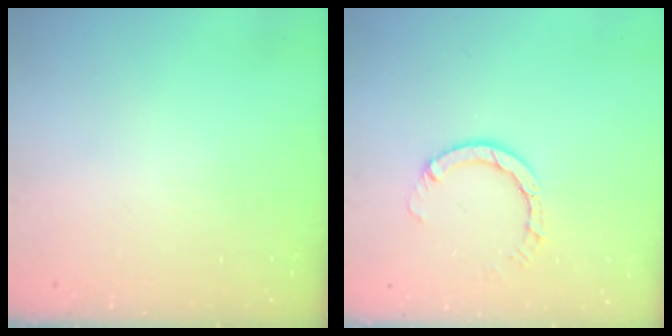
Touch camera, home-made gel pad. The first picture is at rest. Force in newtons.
{"total": 4.5, "press": 4.5, "slide": 0.3}